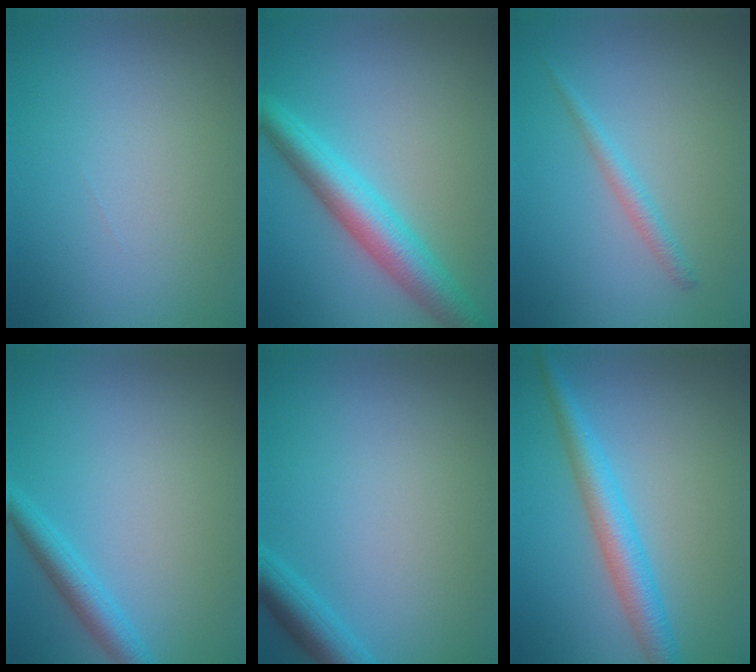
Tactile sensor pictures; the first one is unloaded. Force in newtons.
{"total": 5.7, "press": 5.7, "slide": 0.2}
{"total": 1.4, "press": 1.4, "slide": 0.1}
{"total": 2.7, "press": 2.7, "slide": 0.2}
{"total": 2.9, "press": 2.9, "slide": 0.2}
{"total": 4.1, "press": 4.1, "slide": 0.1}